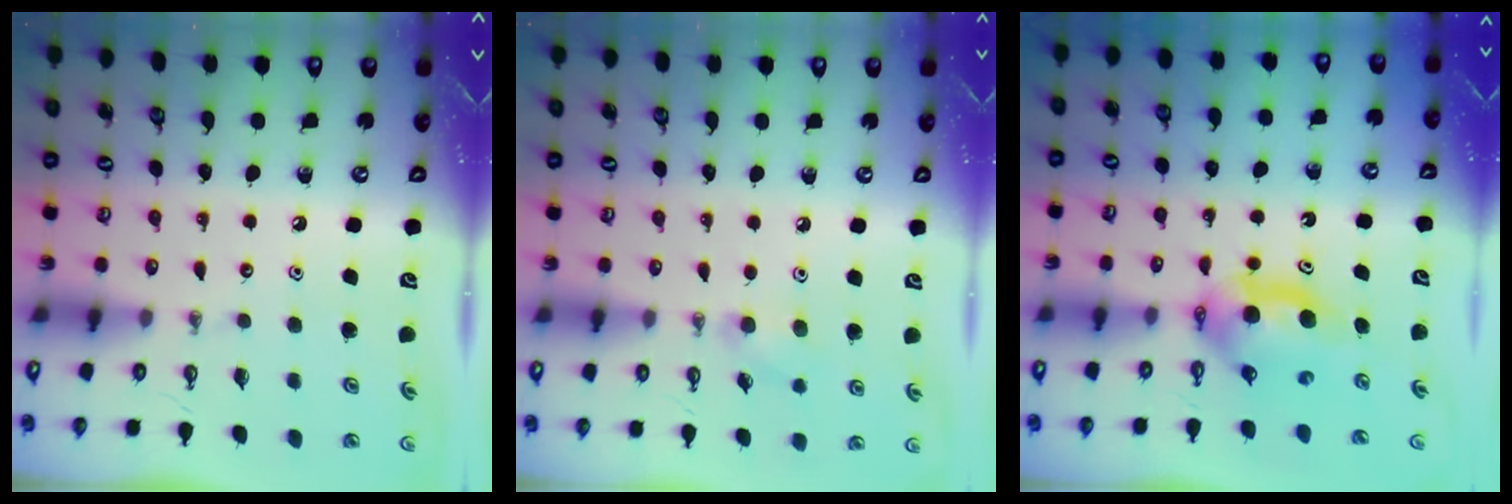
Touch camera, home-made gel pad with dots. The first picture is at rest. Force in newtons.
{"total": 6.8, "press": 6.6, "slide": 1.6}
{"total": 8.4, "press": 5.1, "slide": 6.6}